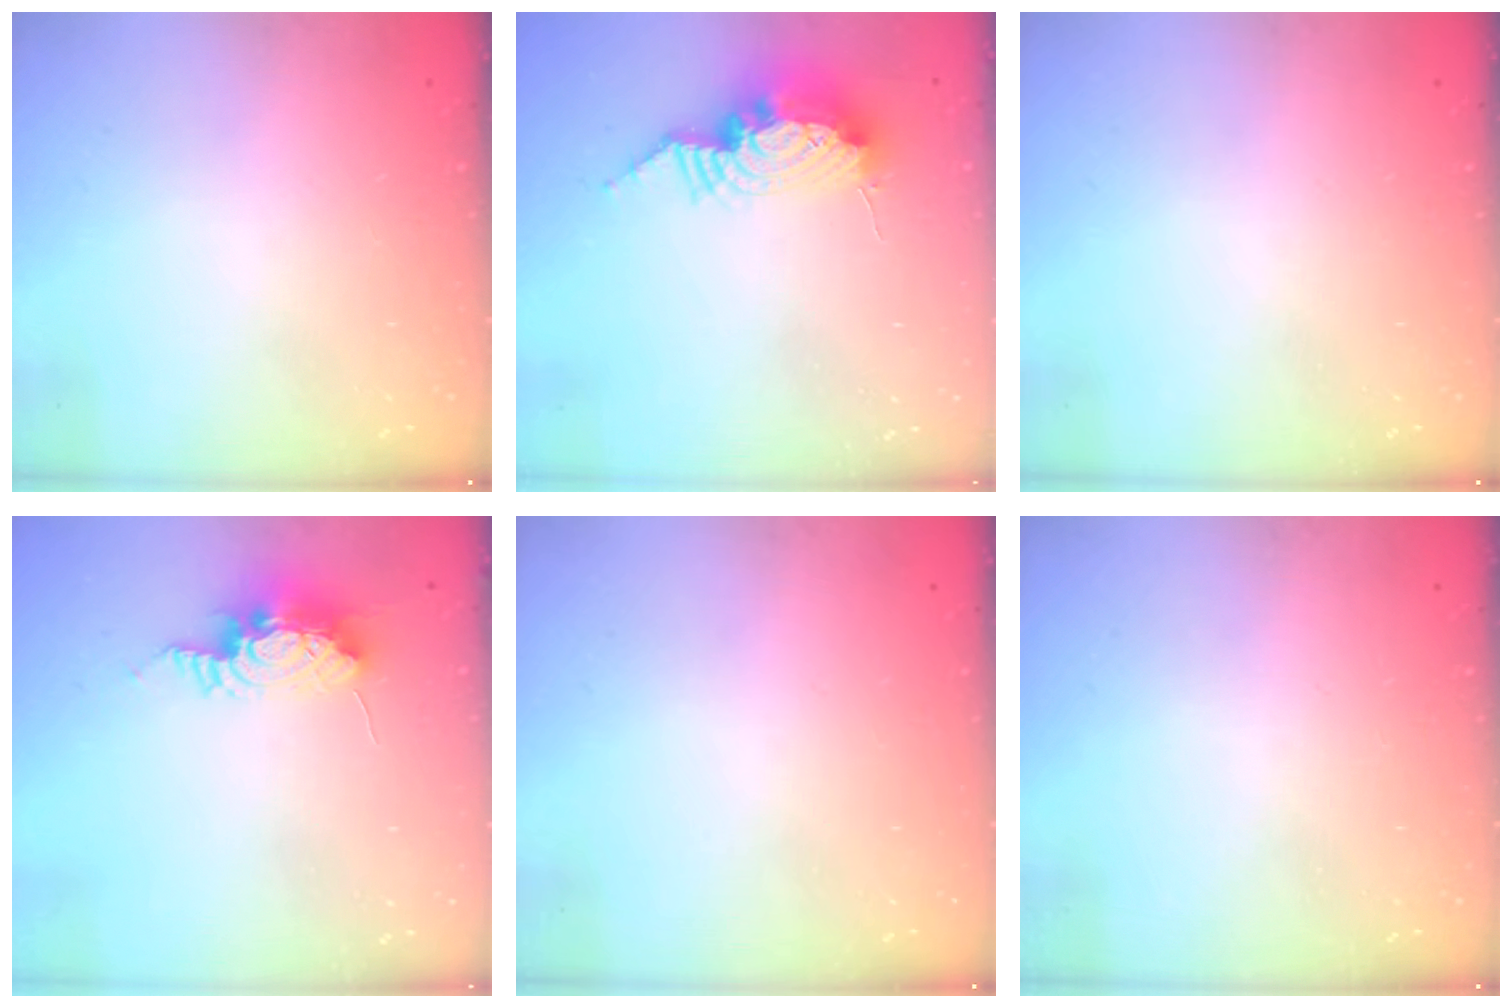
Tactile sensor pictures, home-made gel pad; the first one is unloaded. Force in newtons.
{"total": 12.6, "press": 12.5, "slide": 1.8}
{"total": 0.0}
{"total": 8.6, "press": 8.5, "slide": 0.7}
{"total": 0.0}
{"total": 0.0}